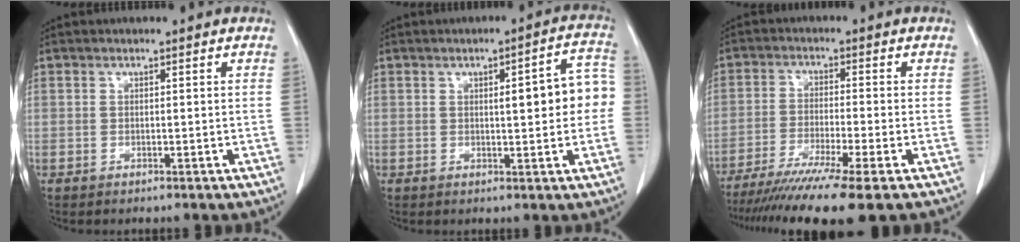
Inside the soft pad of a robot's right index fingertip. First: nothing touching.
{"total": 8.0, "force": [0.5, 1.9, 7.7], "torque": [-0.095, 0.025, 0.005]}
{"total": 12.7, "force": [-9.7, -1.2, 8.1], "torque": [-0.134, -0.038, -0.154]}